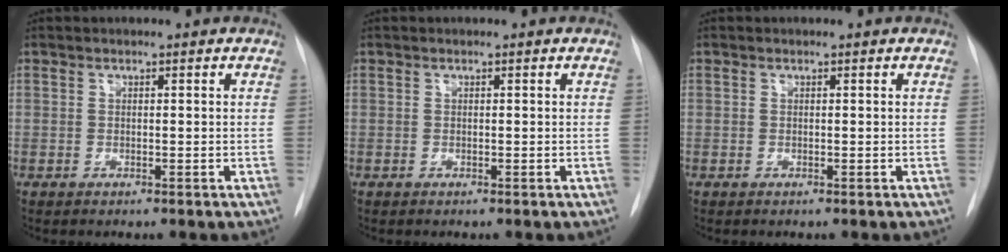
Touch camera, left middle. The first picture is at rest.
{"total": 0.0}
{"total": 0.0}